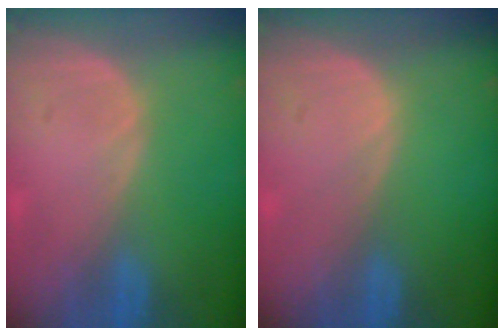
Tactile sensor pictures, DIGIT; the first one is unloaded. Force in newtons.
{"total": 0.0}